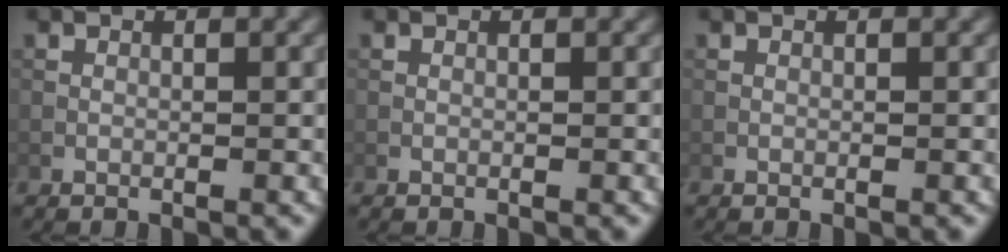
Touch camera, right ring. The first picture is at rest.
{"total": 0.0}
{"total": 0.0}